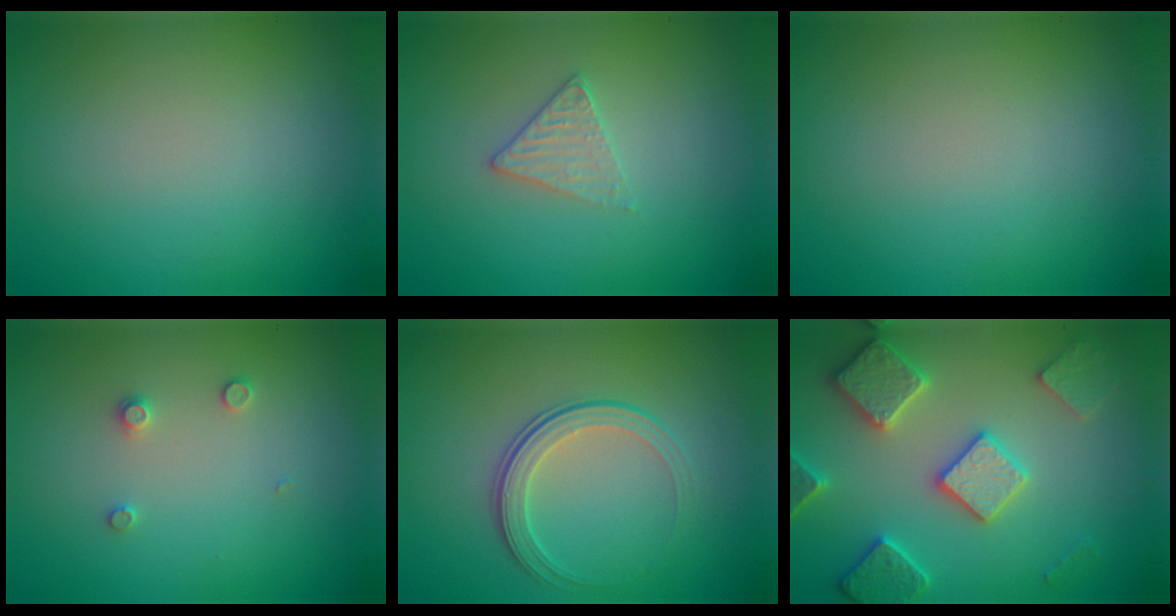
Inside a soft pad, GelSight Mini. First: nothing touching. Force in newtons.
{"total": 1.8, "press": 1.8, "slide": 0.3}
{"total": 0.0}
{"total": 1.0, "press": 1.0, "slide": 0.2}
{"total": 2.5, "press": 1.9, "slide": 1.7}
{"total": 5.5, "press": 5.4, "slide": 1.3}